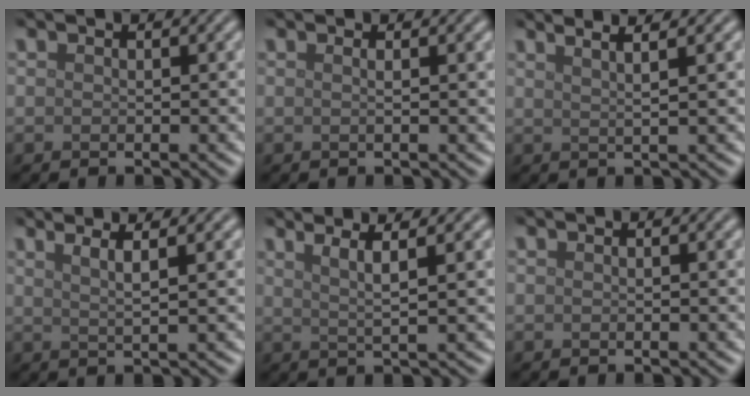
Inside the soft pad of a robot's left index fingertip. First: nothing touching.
{"total": 1.7, "force": [0.4, 0.6, 1.5], "torque": [-0.016, 0.001, -0.007]}
{"total": 4.5, "force": [2.9, 1.6, 3.0], "torque": [-0.021, 0.029, 0.003]}
{"total": 4.1, "force": [2.5, 1.0, 3.1], "torque": [-0.032, 0.016, 0.015]}
{"total": 4.3, "force": [2.5, 0.7, 3.4], "torque": [-0.052, 0.012, 0.033]}
{"total": 0.7, "force": [0.2, 0.2, 0.7], "torque": [-0.006, 0.004, 0.001]}